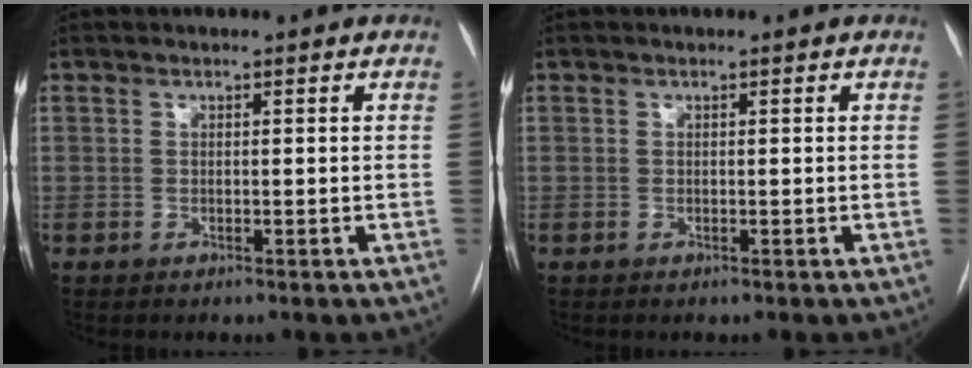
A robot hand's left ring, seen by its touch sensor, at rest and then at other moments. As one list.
[{"total": 0.0}]